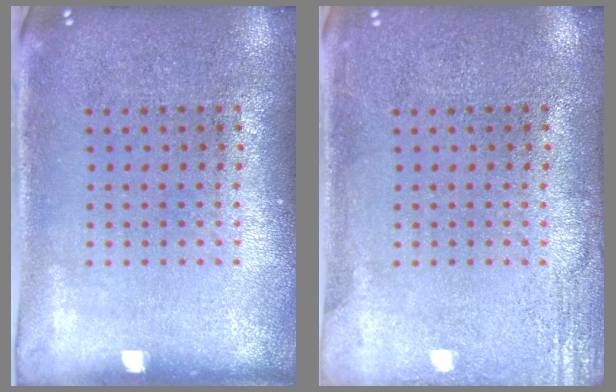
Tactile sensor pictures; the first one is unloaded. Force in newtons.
{"total": 2.2, "press": 2.2, "slide": 0.4}